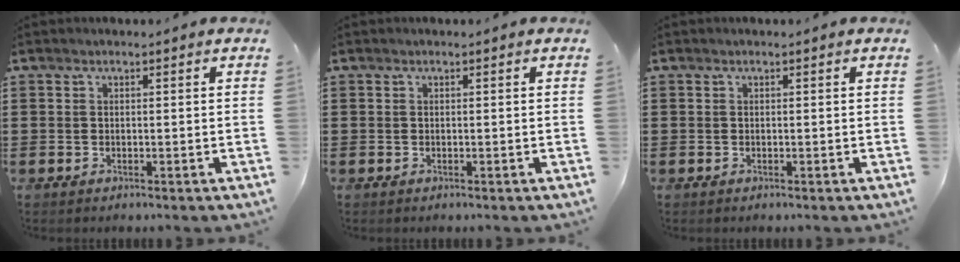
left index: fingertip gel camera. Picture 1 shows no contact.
{"total": 0.0}
{"total": 0.0}